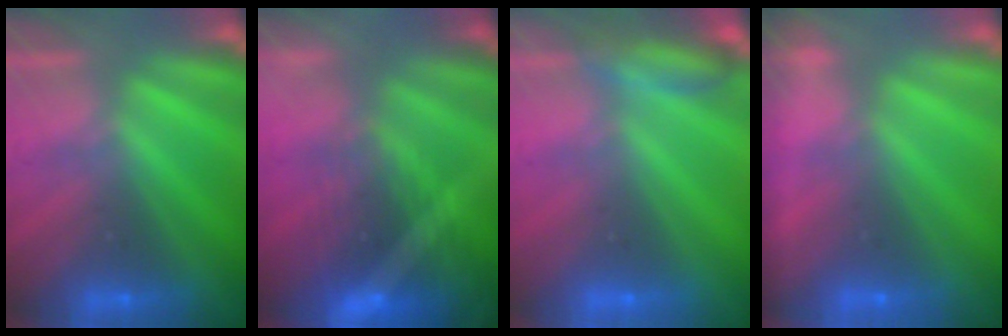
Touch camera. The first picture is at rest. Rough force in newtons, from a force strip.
{"total": 8.8}
{"total": 2.5}
{"total": 11.5}